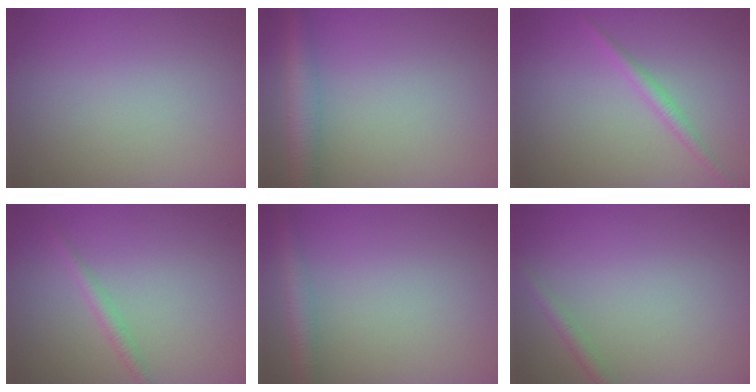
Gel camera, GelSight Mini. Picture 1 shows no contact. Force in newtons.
{"total": 4.2, "press": 4.2, "slide": 0.1}
{"total": 1.6, "press": 1.6, "slide": 0.1}
{"total": 1.4, "press": 1.4, "slide": 0.0}
{"total": 2.9, "press": 2.9, "slide": 0.1}
{"total": 1.3, "press": 1.3, "slide": 0.1}